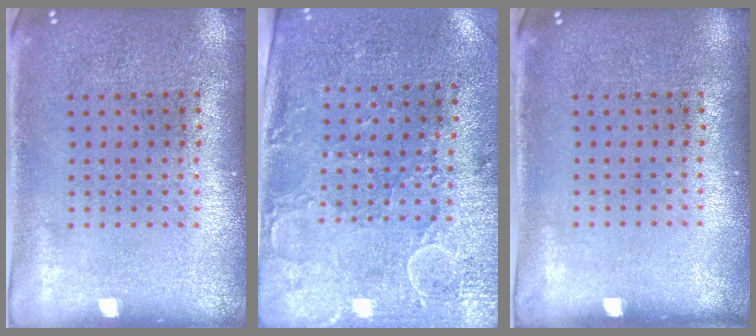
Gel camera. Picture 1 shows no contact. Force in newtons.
{"total": 3.0, "press": 2.4, "slide": 1.7}
{"total": 0.0}